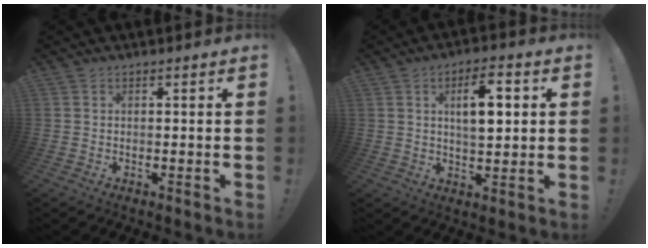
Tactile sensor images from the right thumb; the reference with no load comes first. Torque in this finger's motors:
{"motor_torque": [-0.12, 0.63, 0.43, 0.46, 0.09]}